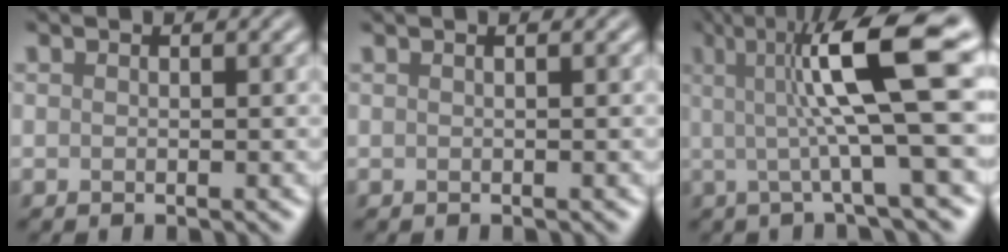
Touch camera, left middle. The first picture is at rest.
{"total": 1.5, "force": [0.7, 0.7, 1.1], "torque": [-0.004, -0.002, -0.012]}
{"total": 10.3, "force": [1.6, 2.0, 10.0], "torque": [-0.137, 0.009, 0.021]}